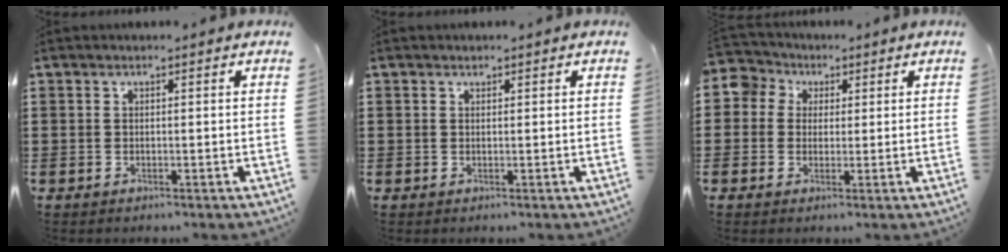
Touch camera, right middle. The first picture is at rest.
{"total": 0.7, "force": [0.4, 0.5, 0.0], "torque": [0.007, -0.001, 0.007]}
{"total": 4.1, "force": [0.8, 4.0, 0.1], "torque": [-0.030, 0.007, 0.007]}